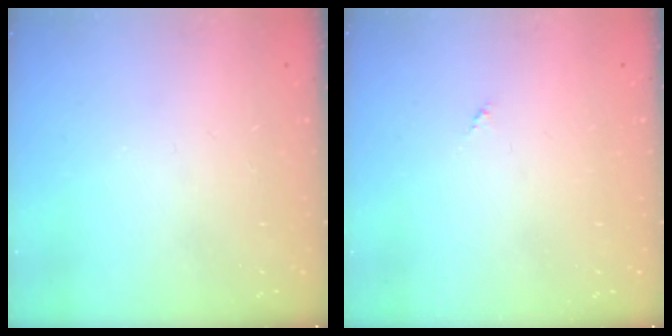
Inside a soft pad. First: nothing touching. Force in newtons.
{"total": 0.0}